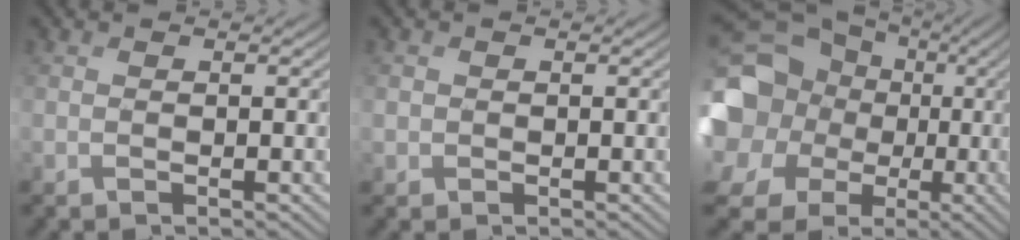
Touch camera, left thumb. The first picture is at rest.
{"total": 1.1, "force": [0.2, 1.1, -0.2], "torque": [0.009, 0.000, -0.002]}
{"total": 20.5, "force": [1.8, 18.6, 8.3], "torque": [-0.249, 0.016, 0.001]}